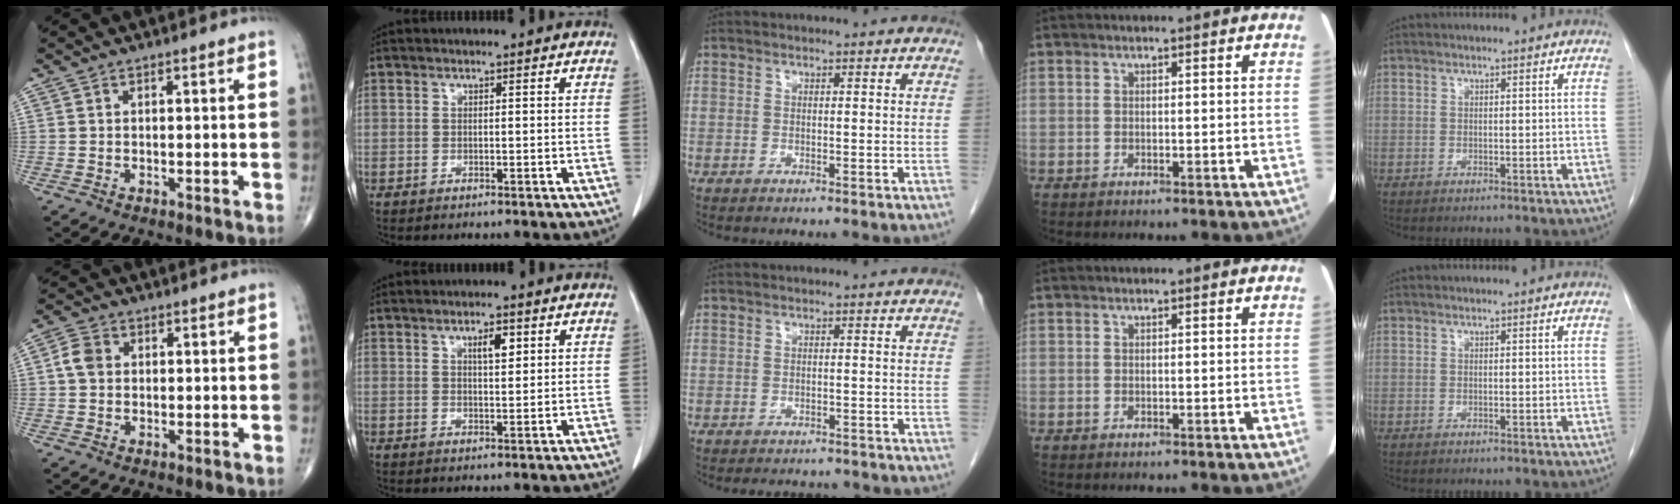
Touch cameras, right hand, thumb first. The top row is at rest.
{"thumb": {"total": 3.7, "force": [0.4, 3.0, 2.2], "torque": [-0.039, 0.009, 0.001]}, "index": {"total": 3.1, "force": [1.4, 0.9, 2.6], "torque": [-0.043, -0.001, 0.023]}, "middle": {"total": 4.9, "force": [-4.5, 1.7, 1.2], "torque": [-0.015, -0.003, -0.054]}}